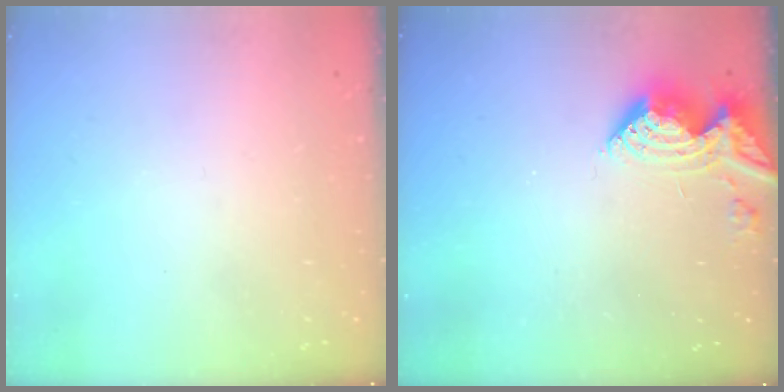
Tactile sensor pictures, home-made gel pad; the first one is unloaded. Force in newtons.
{"total": 11.3, "press": 11.3, "slide": 1.0}